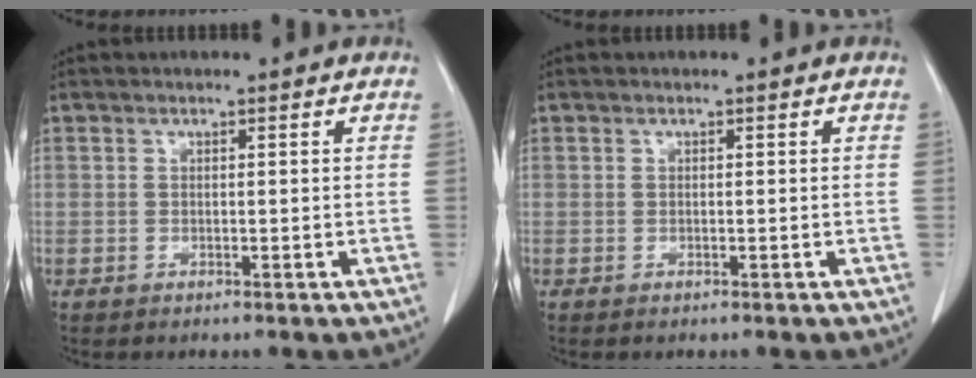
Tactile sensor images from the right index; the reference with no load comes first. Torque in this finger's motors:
{"motor_torque": [0.07, -0.06, -0.02, 0.01]}